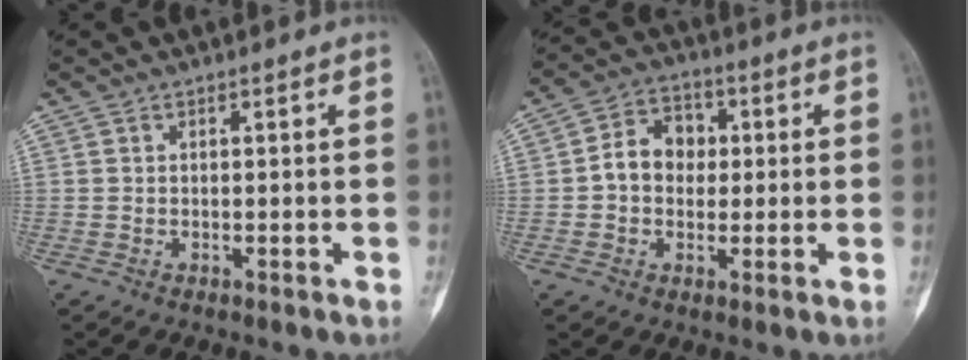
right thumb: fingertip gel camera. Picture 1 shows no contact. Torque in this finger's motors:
{"motor_torque": [1.16, 1.05, 0.55, -0.37, 0.10]}